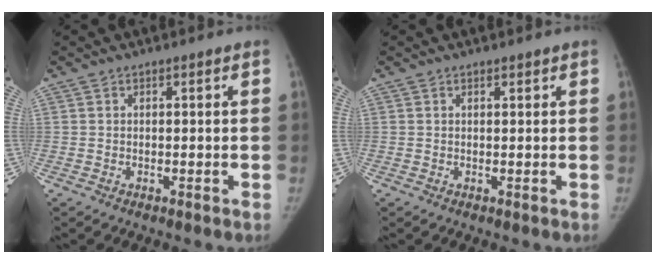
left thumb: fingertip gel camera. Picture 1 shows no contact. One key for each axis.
{"total": 1.0, "fx": 0.9, "fy": 0.4, "fz": 0.2, "tx": -0.001, "ty": -0.007, "tz": 0.013}